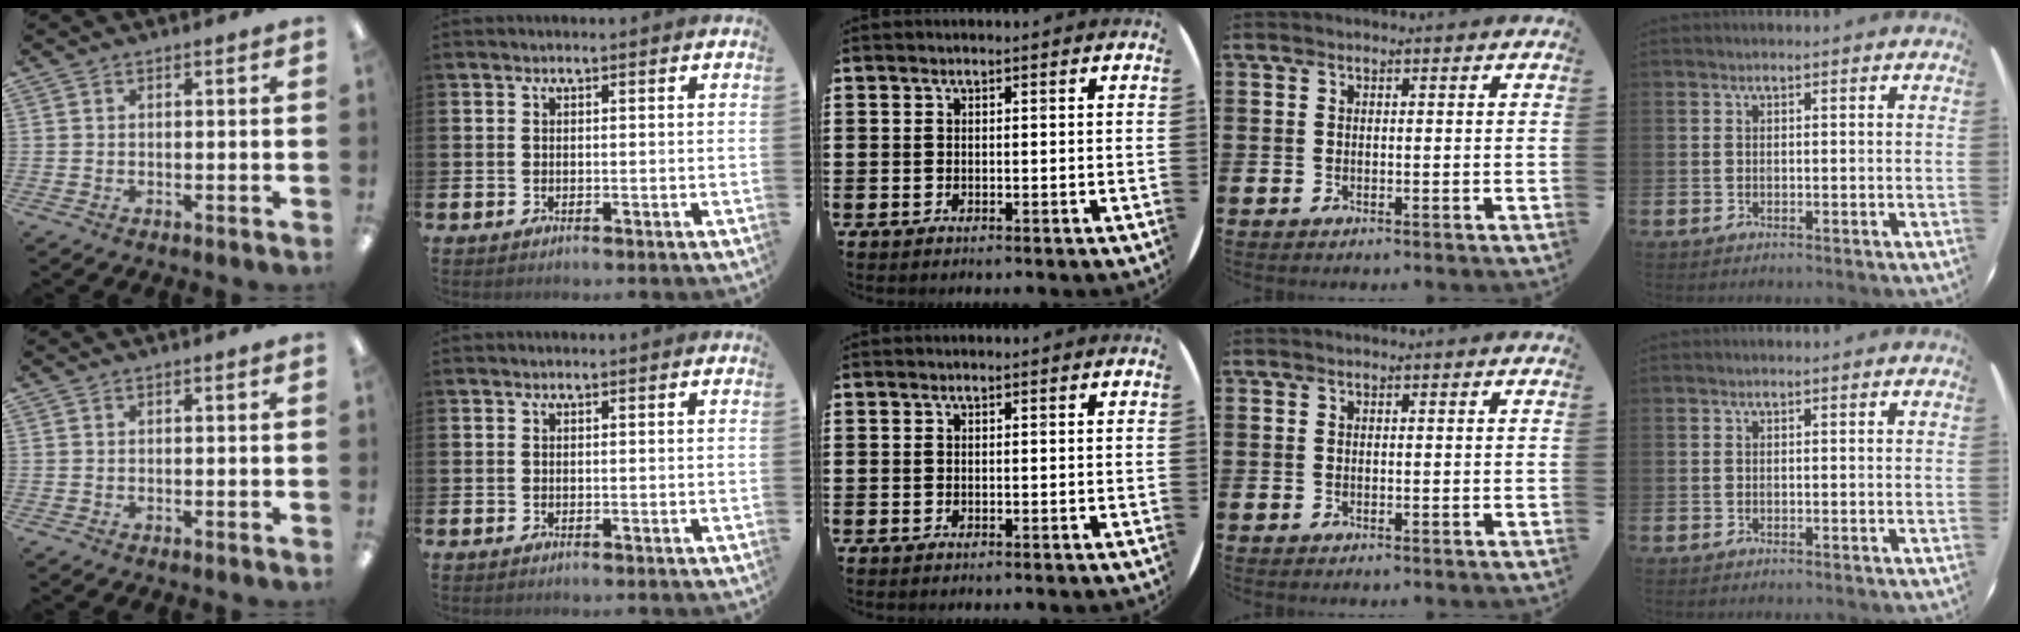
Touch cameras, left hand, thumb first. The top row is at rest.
{}